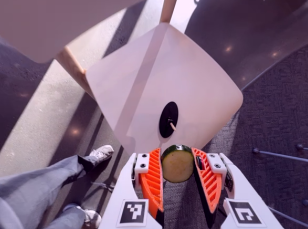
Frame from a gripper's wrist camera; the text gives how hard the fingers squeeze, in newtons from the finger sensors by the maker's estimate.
{"total": 10.7, "left": 10.7, "right": 10.7}